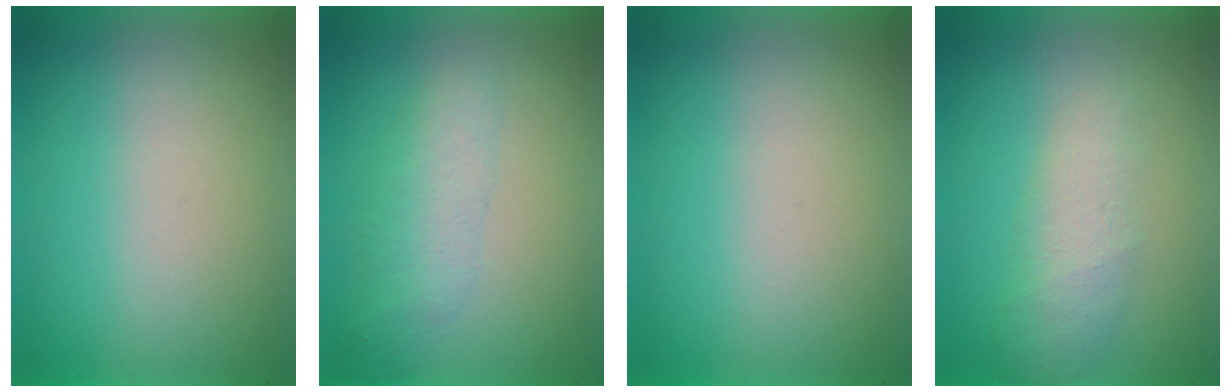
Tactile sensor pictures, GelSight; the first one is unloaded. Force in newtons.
{"total": 2.3}
{"total": 0.0}
{"total": 2.3}